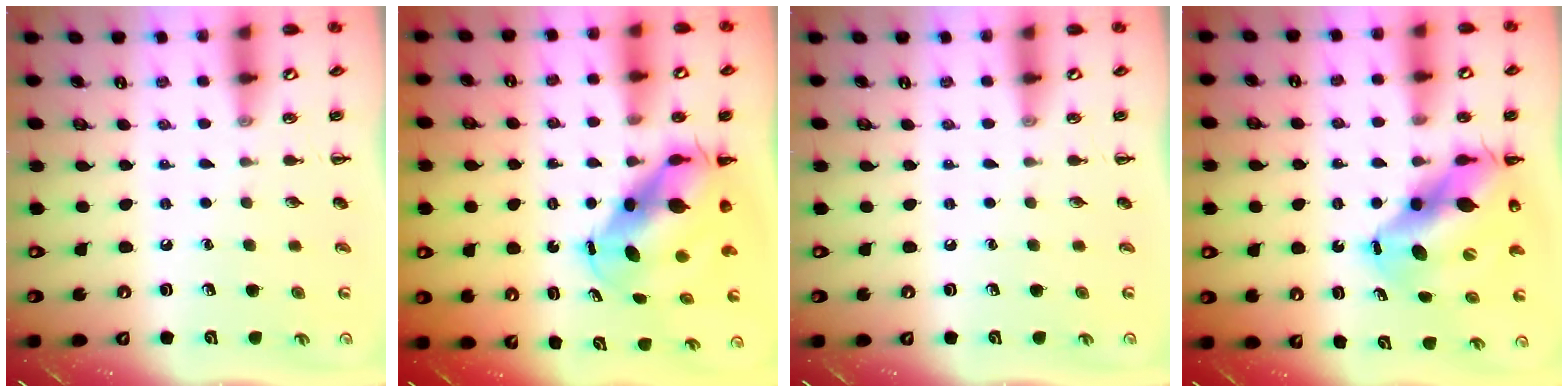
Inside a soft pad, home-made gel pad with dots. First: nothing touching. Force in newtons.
{"total": 9.1, "press": 8.8, "slide": 2.2}
{"total": 0.0}
{"total": 14.1, "press": 13.6, "slide": 3.7}